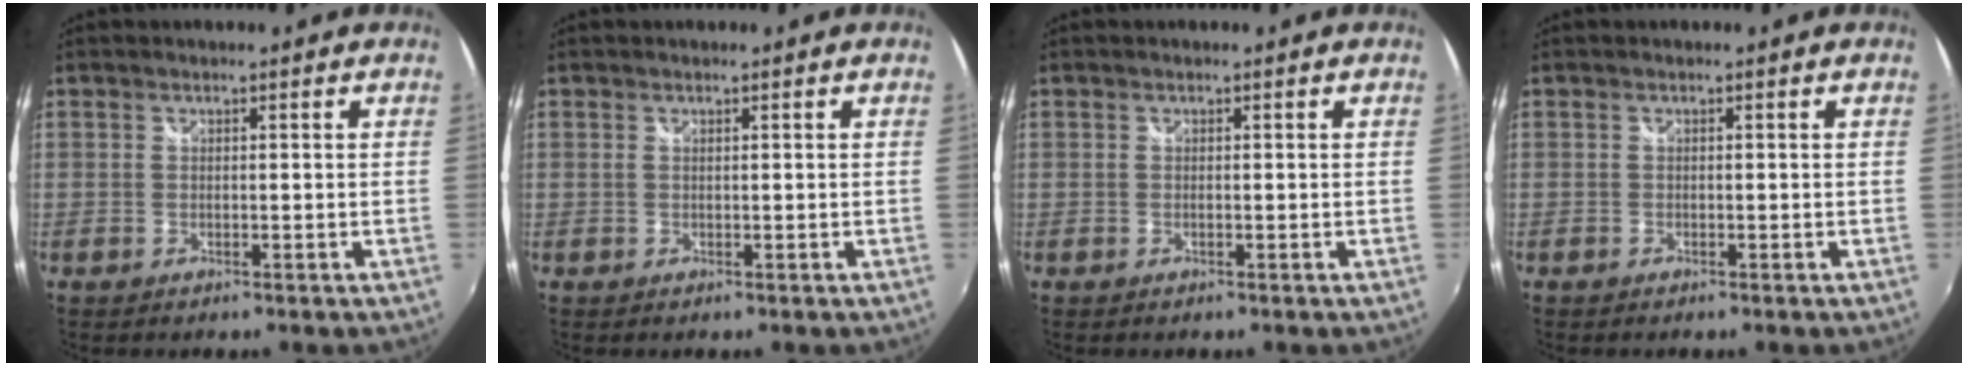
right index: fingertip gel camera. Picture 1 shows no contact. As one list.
[{"total": 0.0}, {"total": 0.0}, {"total": 0.0}]